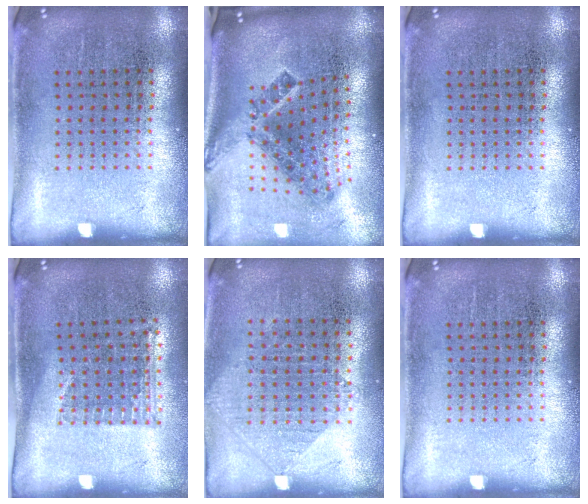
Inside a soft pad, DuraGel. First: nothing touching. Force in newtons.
{"total": 2.0, "press": 1.3, "slide": 1.6}
{"total": 0.0}
{"total": 1.1, "press": 0.9, "slide": 0.6}
{"total": 0.9, "press": 0.9, "slide": 0.3}
{"total": 0.0}